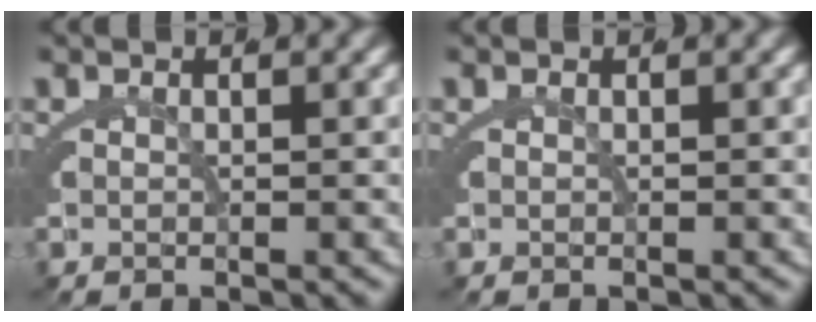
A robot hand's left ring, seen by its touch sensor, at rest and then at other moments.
{"total": 0.0}